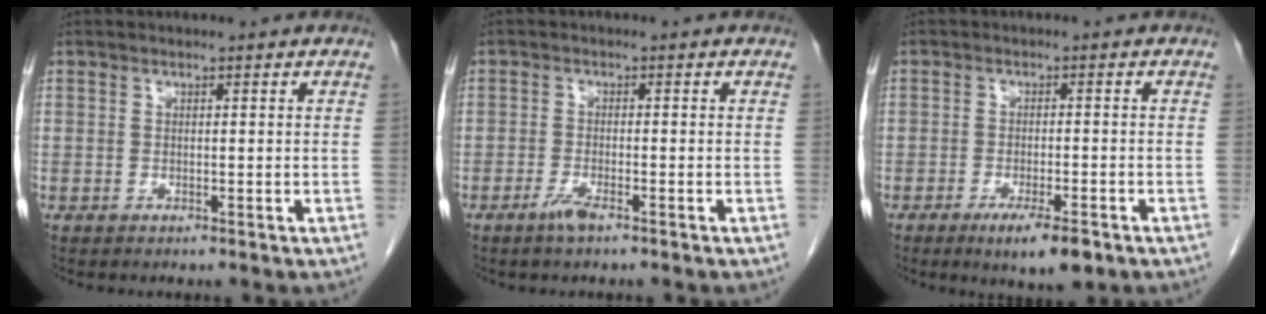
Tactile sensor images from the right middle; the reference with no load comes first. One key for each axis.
{"total": 2.3, "fx": -1.6, "fy": 0.1, "fz": 1.7, "tx": -0.040, "ty": -0.003, "tz": -0.034}
{"total": 6.0, "fx": -3.6, "fy": 1.2, "fz": 4.7, "tx": -0.074, "ty": -0.010, "tz": -0.049}